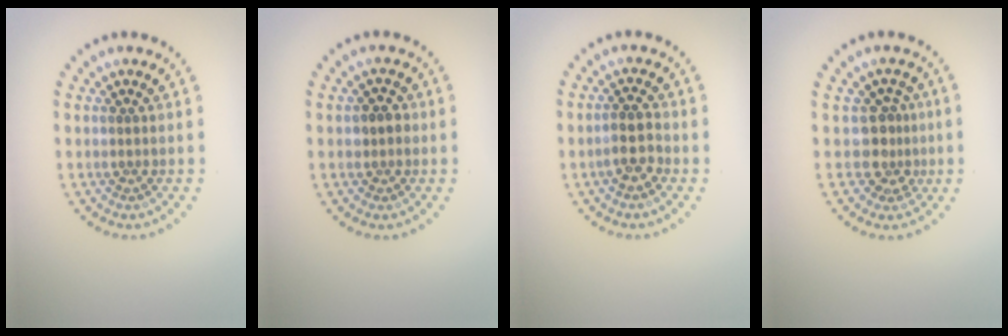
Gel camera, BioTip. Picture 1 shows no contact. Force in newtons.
{"total": 1.7, "press": 1.6, "slide": 0.7}
{"total": 2.3, "press": 2.2, "slide": 0.9}
{"total": 2.6, "press": 1.8, "slide": 1.9}